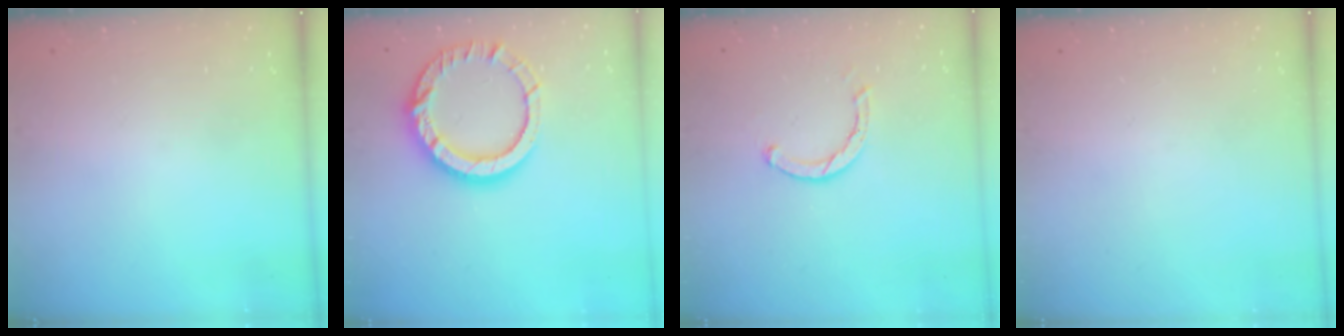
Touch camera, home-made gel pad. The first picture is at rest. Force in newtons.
{"total": 15.1, "press": 15.0, "slide": 1.5}
{"total": 1.6, "press": 1.6, "slide": 0.2}
{"total": 0.0}